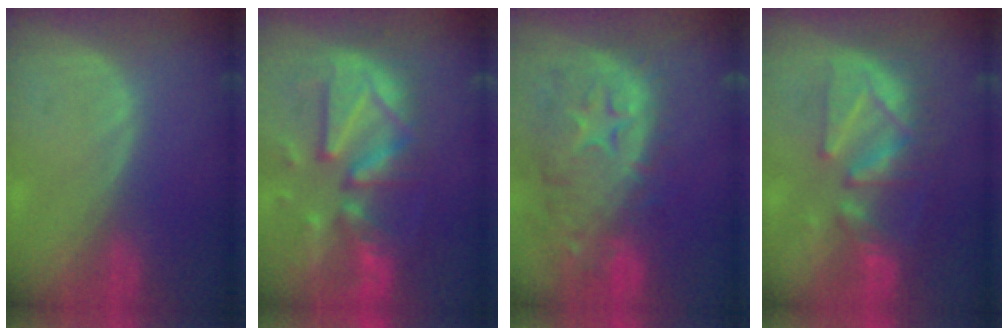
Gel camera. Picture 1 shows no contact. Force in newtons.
{"total": 13.0, "press": 11.3, "slide": 6.4}
{"total": 13.9, "press": 11.1, "slide": 8.3}
{"total": 9.0, "press": 9.0, "slide": 0.4}